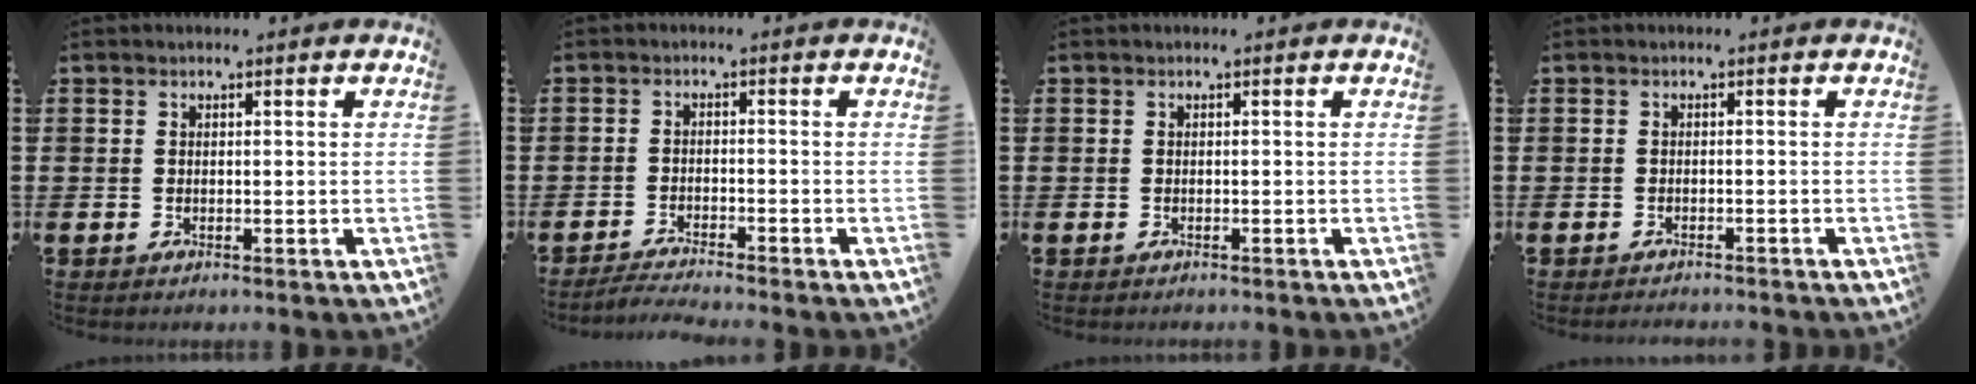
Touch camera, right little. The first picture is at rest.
{"total": 2.0, "force": [-1.9, -0.3, 0.4], "torque": [-0.006, 0.004, -0.039]}
{"total": 0.0}
{"total": 0.8, "force": [-0.8, -0.1, 0.0], "torque": [-0.001, -0.001, -0.016]}